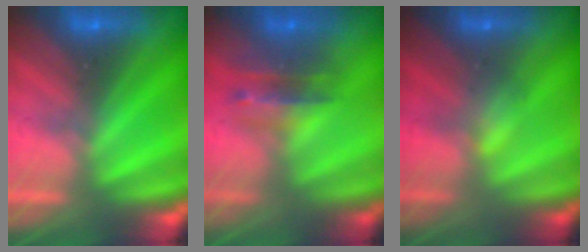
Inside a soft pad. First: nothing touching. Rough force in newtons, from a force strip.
{"total": 2.8}
{"total": 2.7}